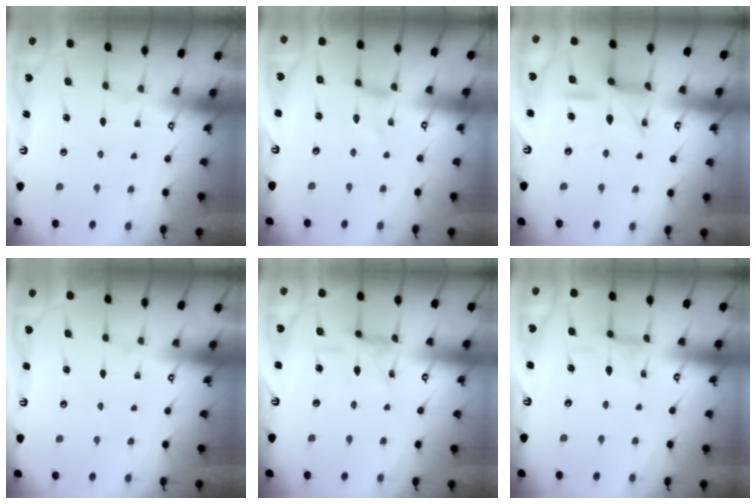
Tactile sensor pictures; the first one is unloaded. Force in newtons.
{"total": 0.0}
{"total": 10.5, "press": 10.5, "slide": 0.4}
{"total": 0.0}
{"total": 3.5, "press": 3.5, "slide": 0.3}
{"total": 1.4, "press": 1.4, "slide": 0.3}